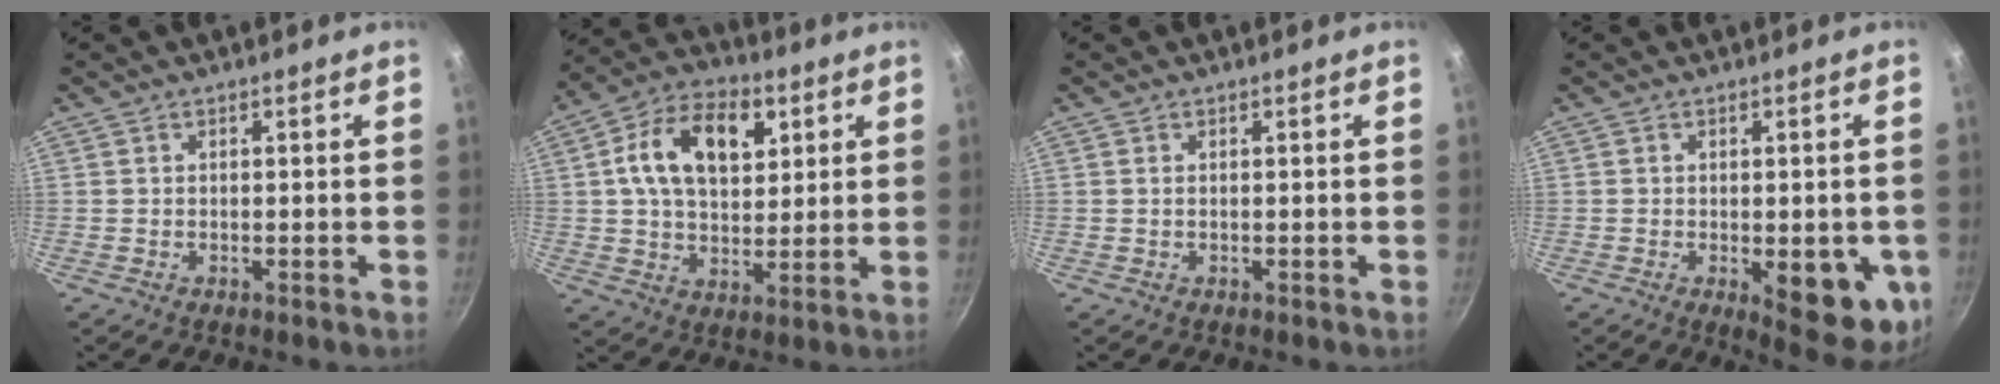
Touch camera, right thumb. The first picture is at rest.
{"total": 15.6, "force": [4.6, 9.8, 11.3], "torque": [-0.169, 0.003, 0.075]}
{"total": 0.0}
{"total": 12.0, "force": [-3.4, 4.9, 10.4], "torque": [-0.113, -0.011, -0.030]}